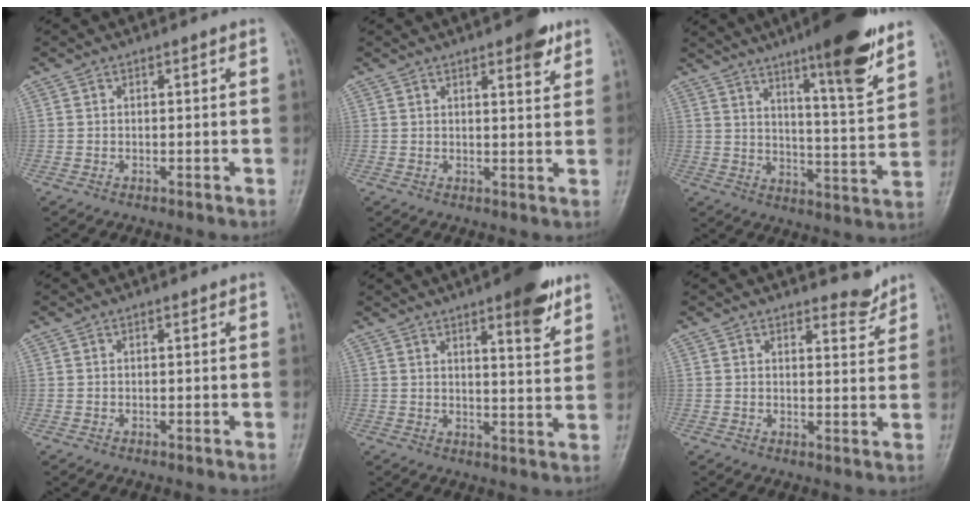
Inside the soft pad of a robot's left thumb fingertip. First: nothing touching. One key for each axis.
{"total": 5.2, "fx": 3.1, "fy": 1.6, "fz": 3.9, "tx": -0.040, "ty": -0.013, "tz": 0.037}
{"total": 16.4, "fx": 10.6, "fy": 2.2, "fz": 12.2, "tx": -0.165, "ty": -0.063, "tz": 0.163}
{"total": 0.0}
{"total": 9.7, "fx": 5.9, "fy": 2.3, "fz": 7.3, "tx": -0.085, "ty": -0.031, "tz": 0.078}
{"total": 3.3, "fx": 3.1, "fy": 1.0, "fz": 0.6, "tx": 0.005, "ty": -0.030, "tz": 0.042}